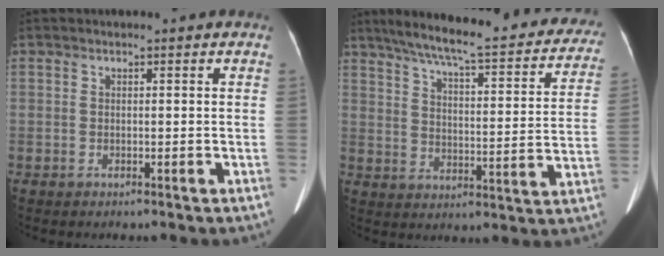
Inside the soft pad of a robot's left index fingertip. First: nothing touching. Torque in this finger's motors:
{"motor_torque": [-0.10, -1.89, 0.03, 0.05]}